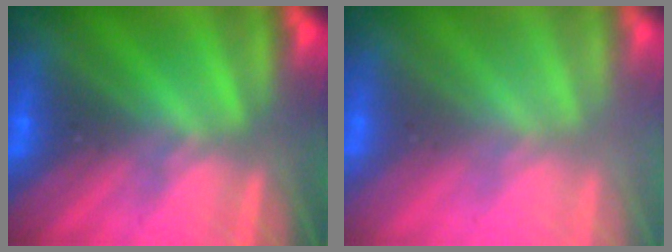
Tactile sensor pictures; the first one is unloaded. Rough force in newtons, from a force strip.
{"total": 2.5}